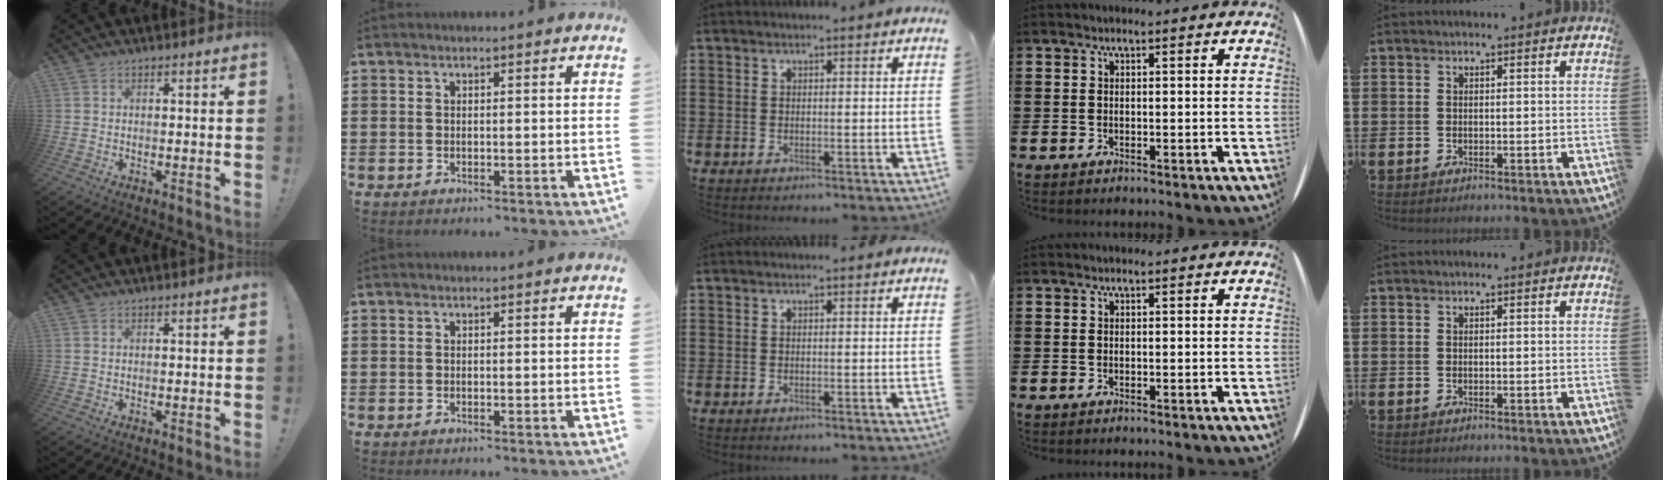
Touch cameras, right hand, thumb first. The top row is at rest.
{}